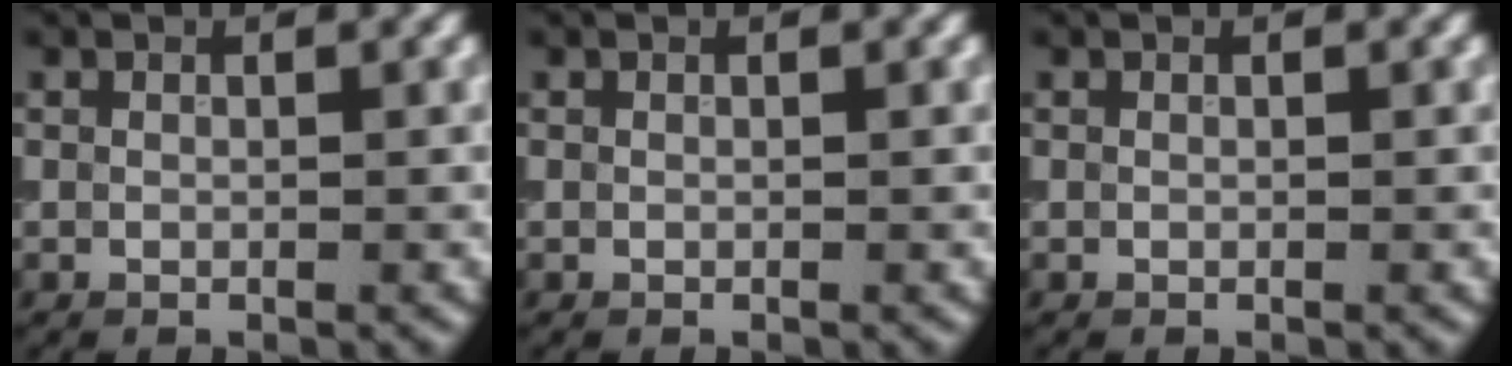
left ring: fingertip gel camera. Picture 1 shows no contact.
{"total": 0.0}
{"total": 0.0}